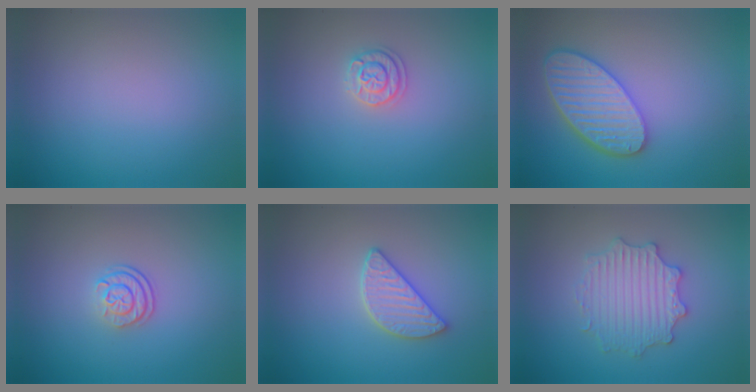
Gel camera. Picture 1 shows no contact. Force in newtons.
{"total": 1.8, "press": 1.7, "slide": 0.3}
{"total": 5.3, "press": 4.7, "slide": 2.5}
{"total": 2.4, "press": 1.7, "slide": 1.7}
{"total": 2.9, "press": 2.8, "slide": 0.9}
{"total": 3.6, "press": 3.5, "slide": 0.8}